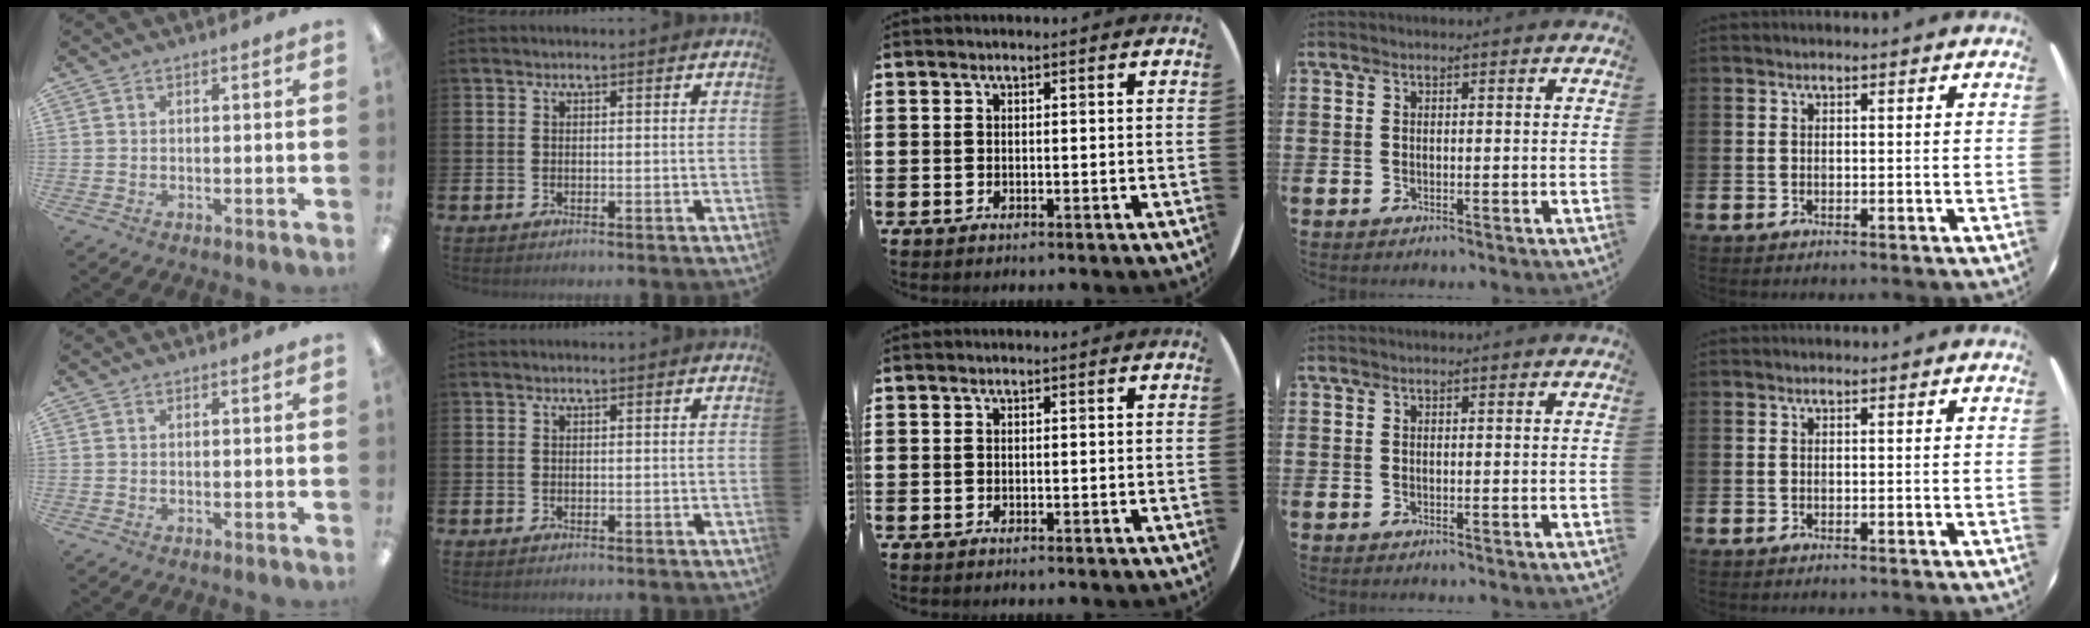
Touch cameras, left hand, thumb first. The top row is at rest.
{}